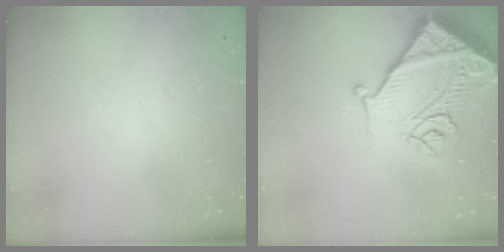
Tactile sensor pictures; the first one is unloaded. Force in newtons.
{"total": 14.2, "press": 14.1, "slide": 1.8}